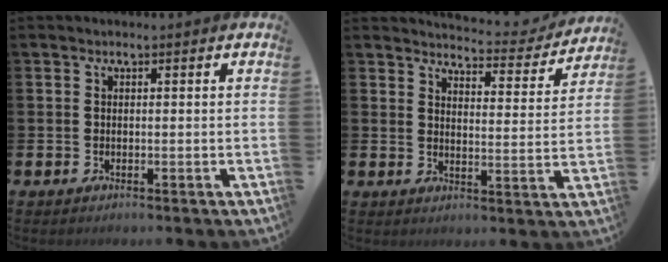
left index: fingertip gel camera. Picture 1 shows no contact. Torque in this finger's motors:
{"motor_torque": [0.97, -1.17, 0.51, 0.08]}